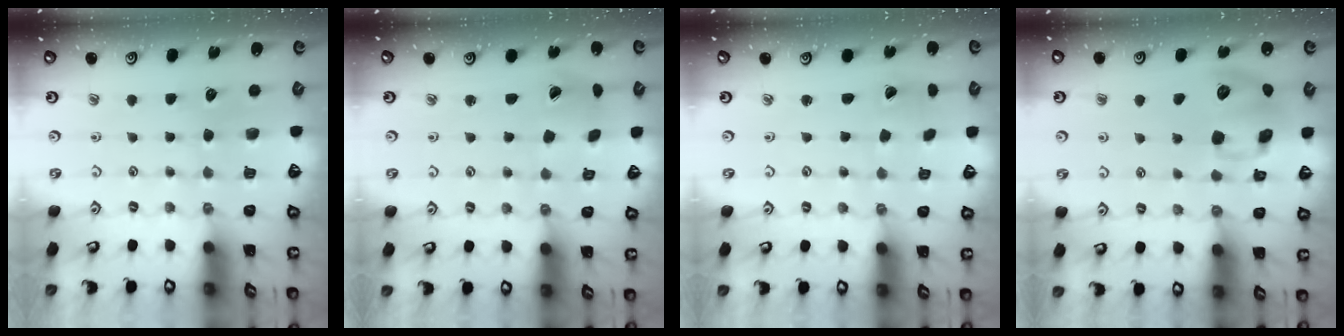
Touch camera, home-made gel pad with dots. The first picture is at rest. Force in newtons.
{"total": 2.8, "press": 2.7, "slide": 0.4}
{"total": 1.8, "press": 1.7, "slide": 0.1}
{"total": 11.0, "press": 10.8, "slide": 1.8}